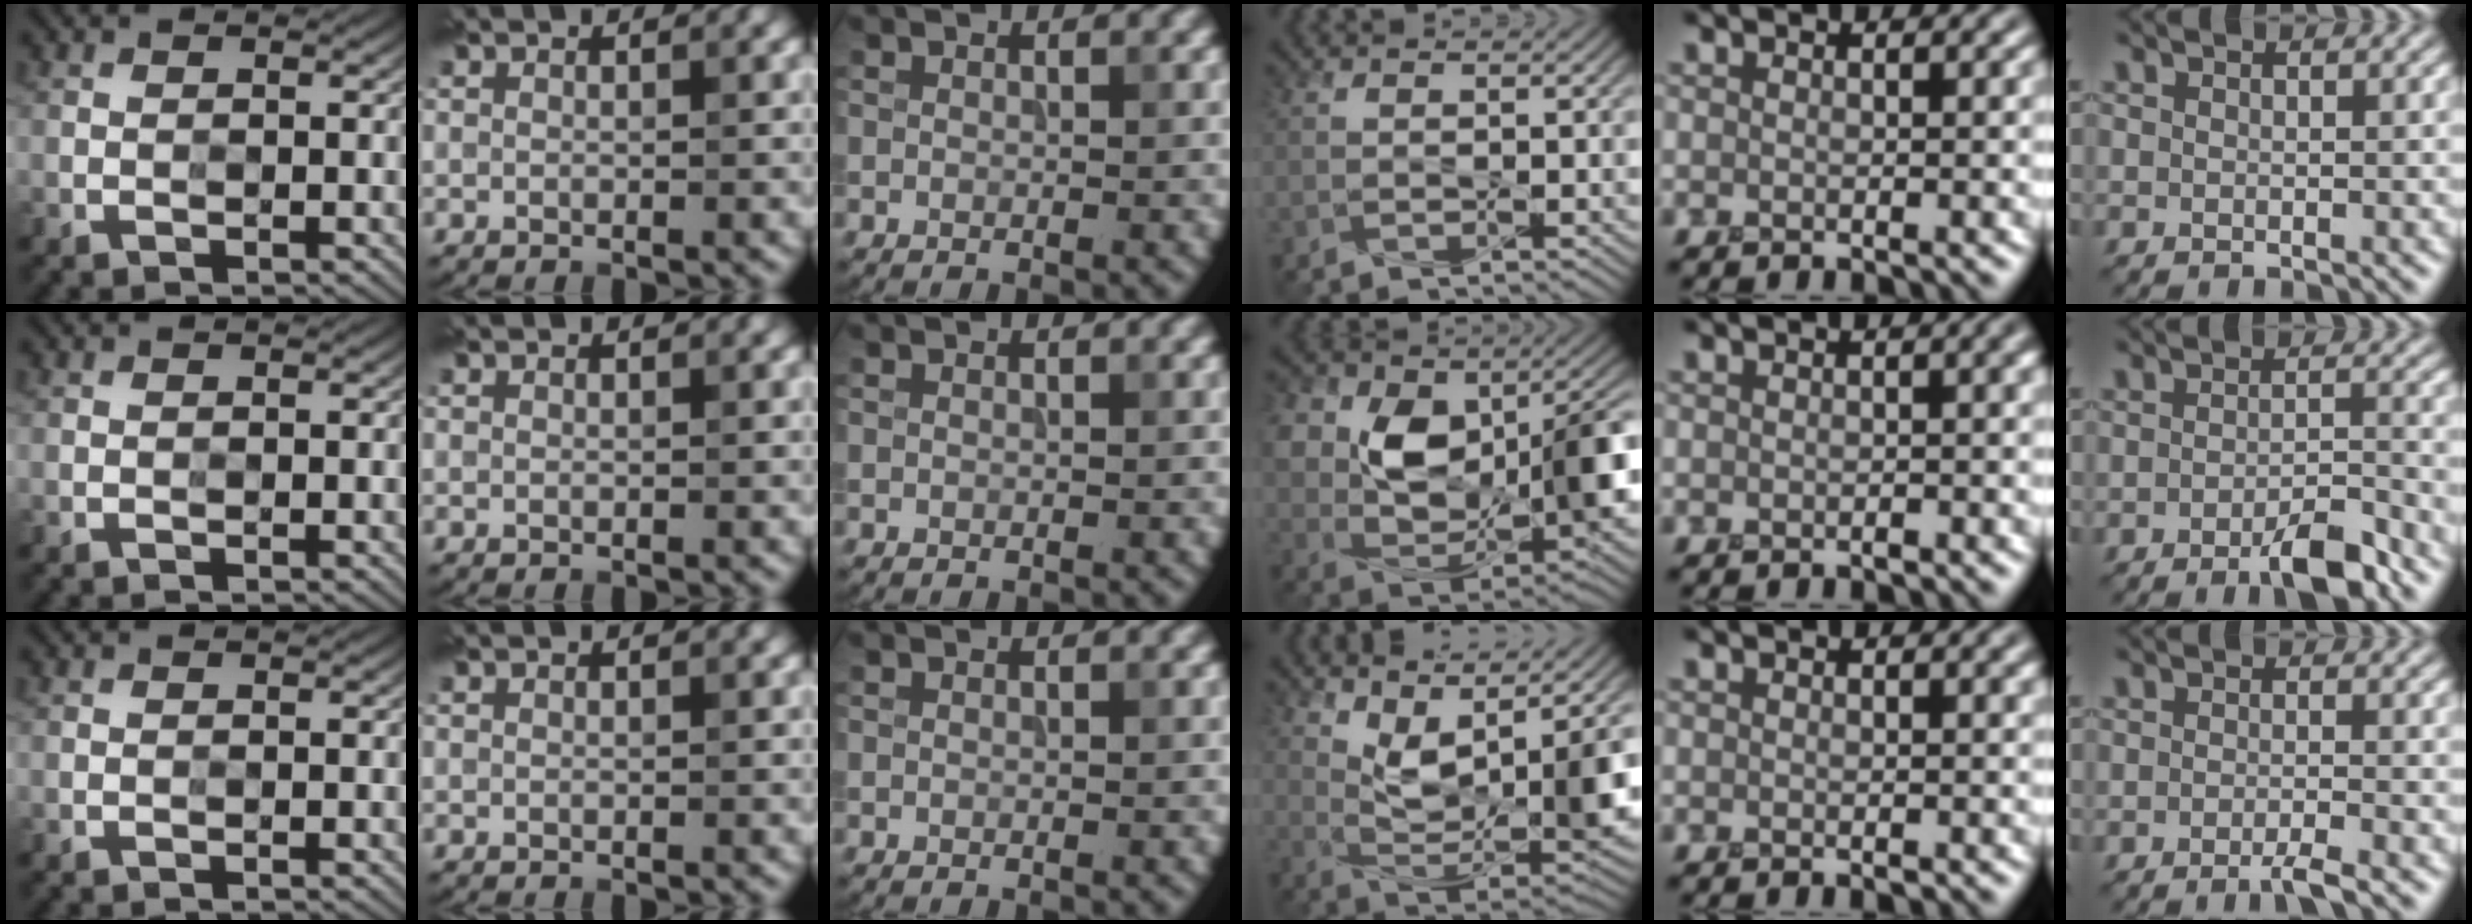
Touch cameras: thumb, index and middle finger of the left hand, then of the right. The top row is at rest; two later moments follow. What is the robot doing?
{"motion": "squeeze", "object": "stress ball aka squeeze ball"}